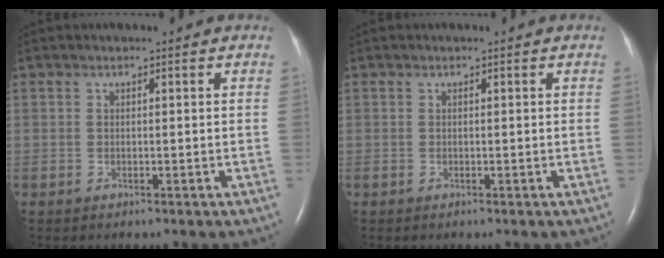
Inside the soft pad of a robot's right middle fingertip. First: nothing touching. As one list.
[{"total": 0.0}]